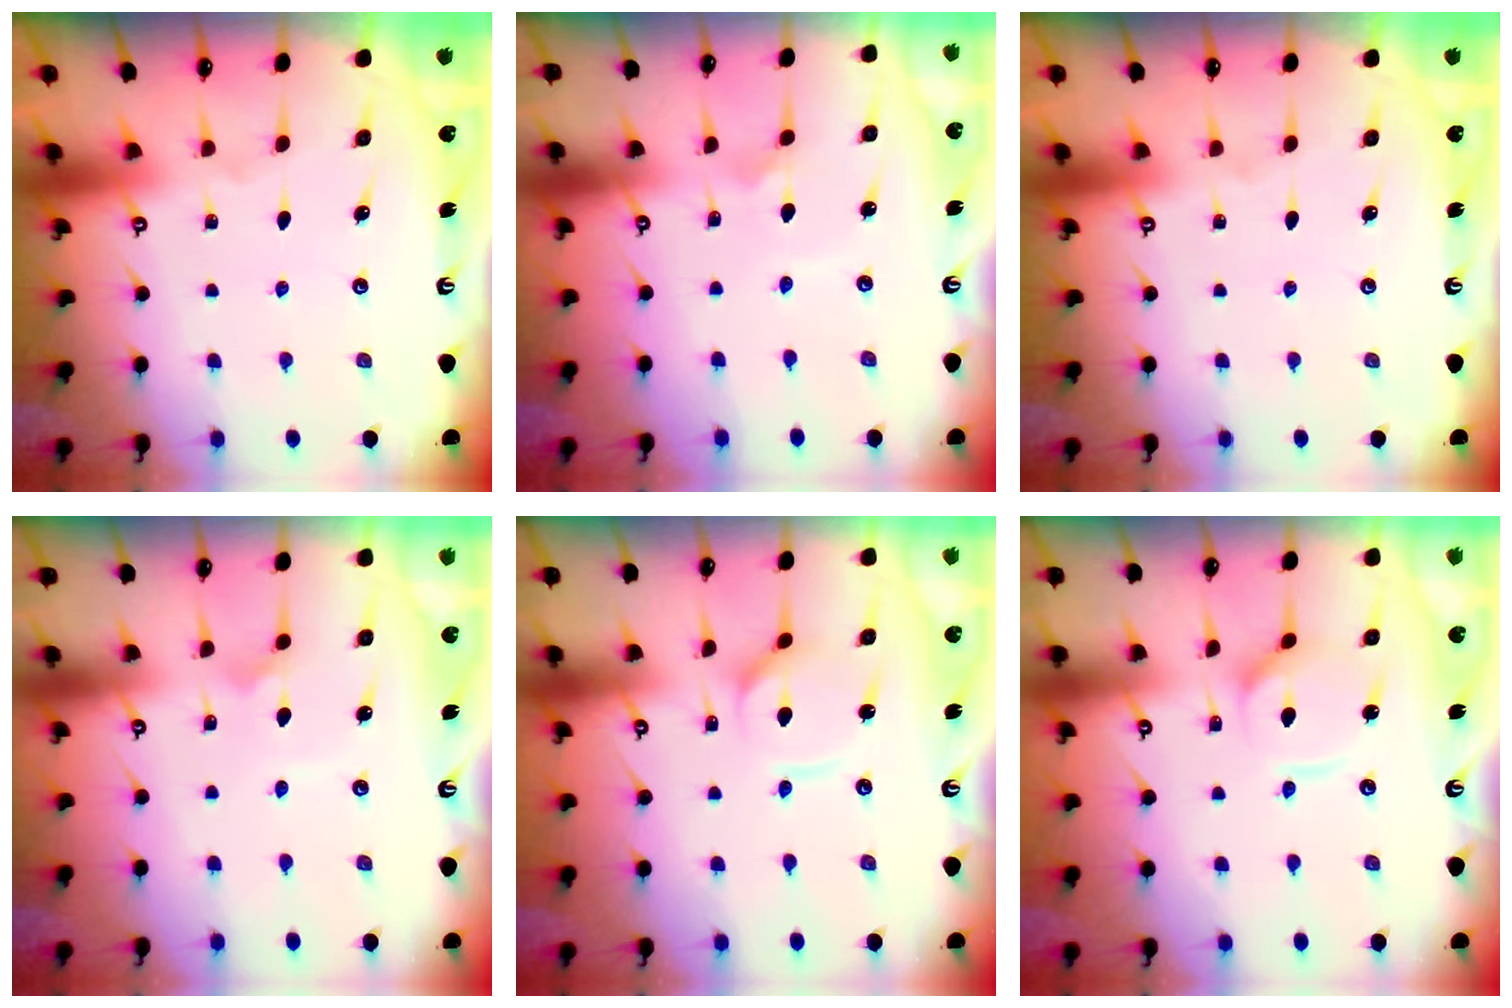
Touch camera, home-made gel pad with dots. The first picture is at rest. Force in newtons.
{"total": 2.3, "press": 2.3, "slide": 0.1}
{"total": 0.0}
{"total": 2.5, "press": 2.5, "slide": 0.3}
{"total": 3.4, "press": 3.3, "slide": 0.4}
{"total": 6.1, "press": 6.0, "slide": 0.6}